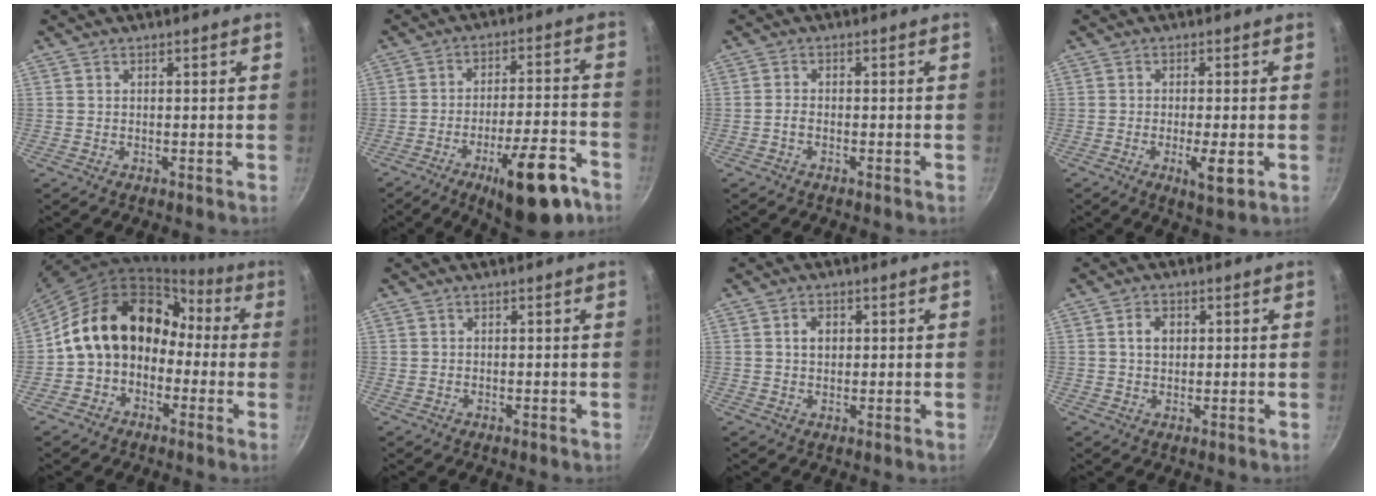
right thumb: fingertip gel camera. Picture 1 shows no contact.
{"total": 16.0, "force": [-9.0, 4.8, 12.3], "torque": [-0.161, 0.057, -0.123]}
{"total": 1.5, "force": [-0.8, 0.8, 1.0], "torque": [-0.027, 0.010, -0.021]}
{"total": 5.2, "force": [-1.6, 1.3, 4.8], "torque": [-0.085, 0.000, -0.024]}
{"total": 16.2, "force": [-1.0, 12.8, 9.9], "torque": [-0.130, 0.072, -0.027]}
{"total": 0.0}
{"total": 2.7, "force": [0.5, 2.1, 1.7], "torque": [-0.015, 0.002, 0.009]}
{"total": 3.4, "force": [0.7, 2.5, 2.1], "torque": [-0.022, 0.003, 0.011]}